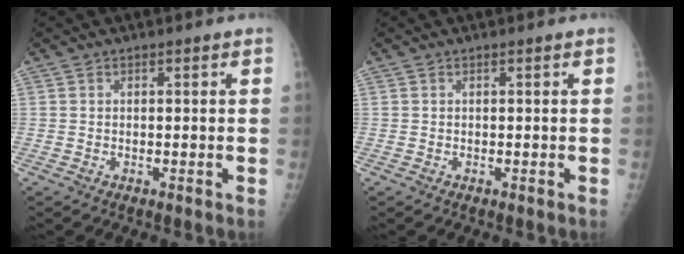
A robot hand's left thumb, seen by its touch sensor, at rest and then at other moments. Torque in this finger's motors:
{"motor_torque": [-0.08, 0.11, 0.04, 0.21, -0.03]}